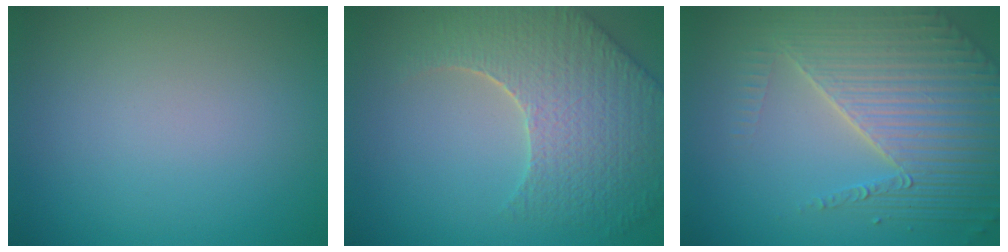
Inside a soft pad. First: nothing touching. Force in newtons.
{"total": 7.7, "press": 5.8, "slide": 5.1}
{"total": 6.7, "press": 5.3, "slide": 4.1}